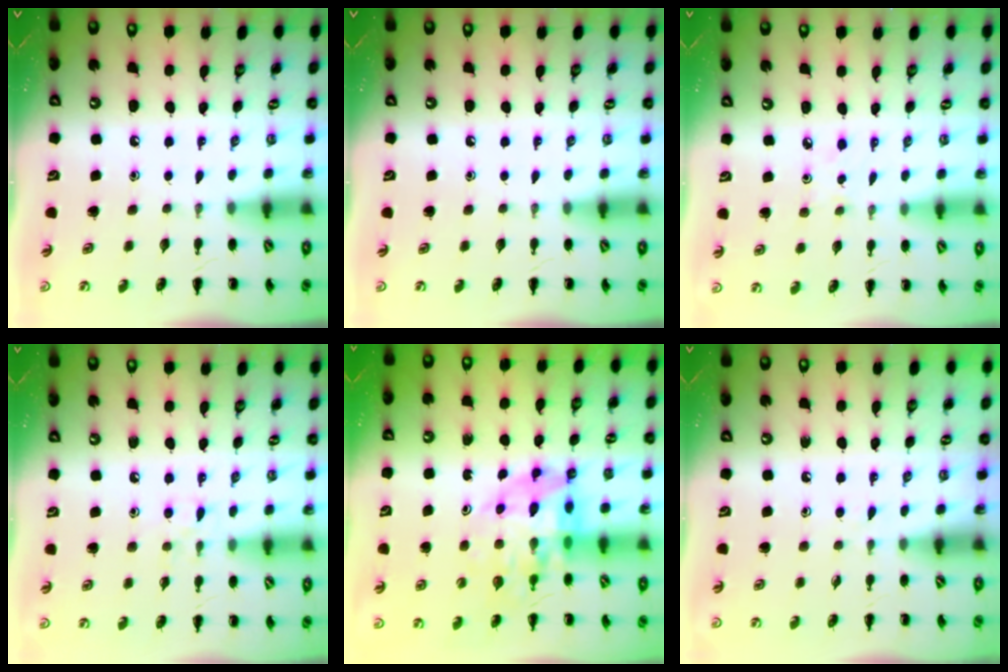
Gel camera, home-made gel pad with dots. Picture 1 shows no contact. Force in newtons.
{"total": 0.0}
{"total": 1.5, "press": 1.4, "slide": 0.6}
{"total": 6.5, "press": 6.2, "slide": 2.2}
{"total": 11.2, "press": 10.8, "slide": 3.2}
{"total": 2.9, "press": 2.6, "slide": 1.4}